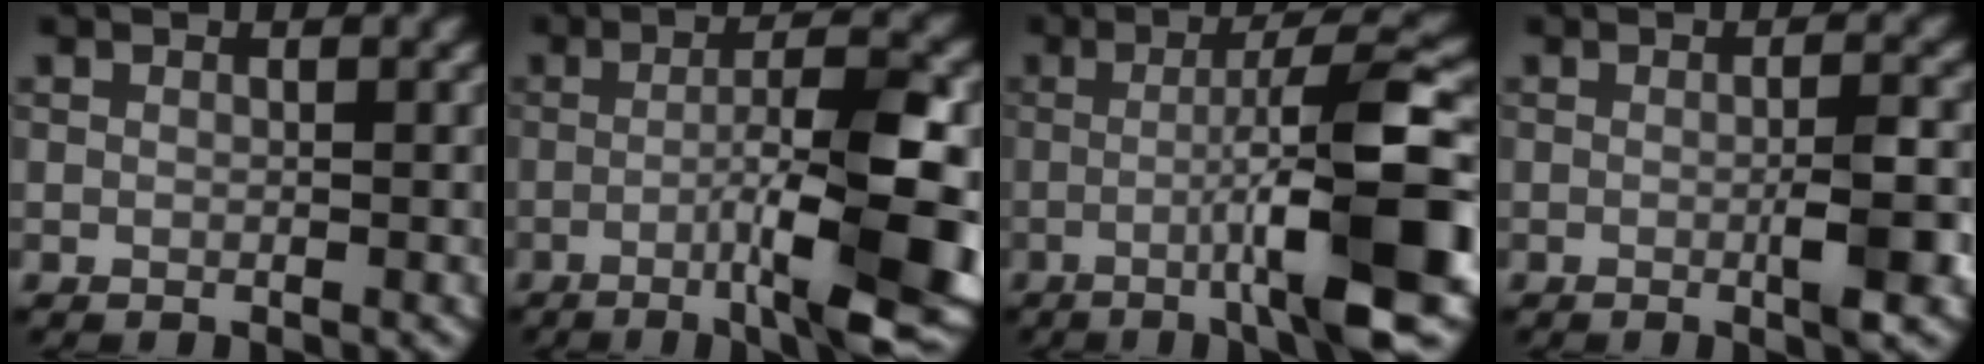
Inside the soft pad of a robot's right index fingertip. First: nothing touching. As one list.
[{"total": 11.4, "force": [-3.0, 2.2, 10.8], "torque": [-0.151, 0.006, -0.048]}, {"total": 10.8, "force": [-2.4, 1.3, 10.4], "torque": [-0.139, 0.017, -0.043]}, {"total": 3.7, "force": [-0.7, 0.4, 3.6], "torque": [-0.054, 0.001, -0.012]}]